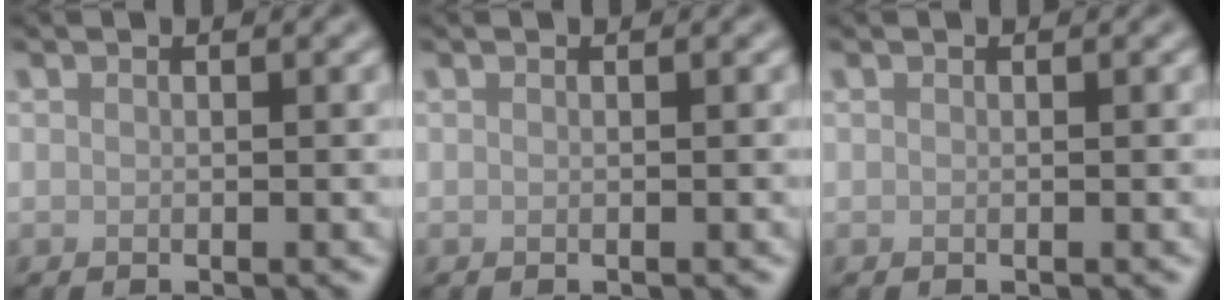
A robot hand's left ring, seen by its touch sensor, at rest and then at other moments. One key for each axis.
{"total": 0.0}
{"total": 0.0}